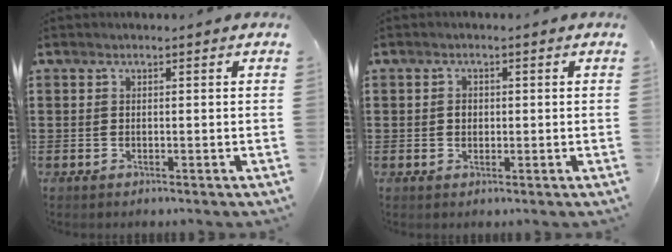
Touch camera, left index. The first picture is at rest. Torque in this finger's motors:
{"motor_torque": [0.53, 0.33, 0.12, 0.04]}